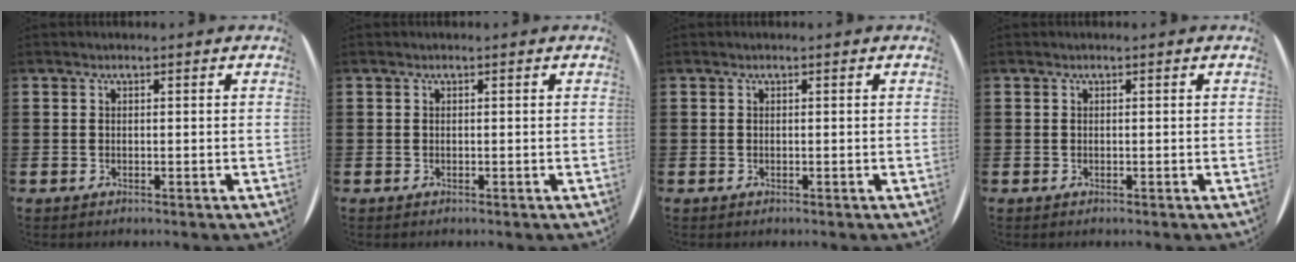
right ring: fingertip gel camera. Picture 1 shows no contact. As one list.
[{"total": 0.0}, {"total": 0.0}, {"total": 0.0}]